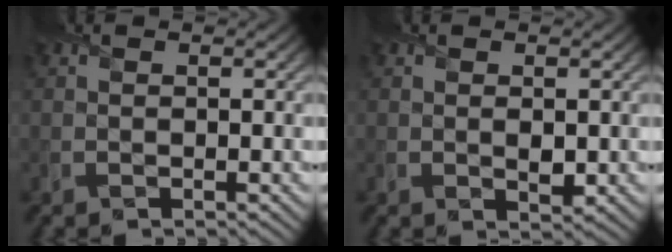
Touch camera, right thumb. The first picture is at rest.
{"total": 1.3, "force": [0.1, 0.8, 1.1], "torque": [-0.021, -0.002, 0.005]}